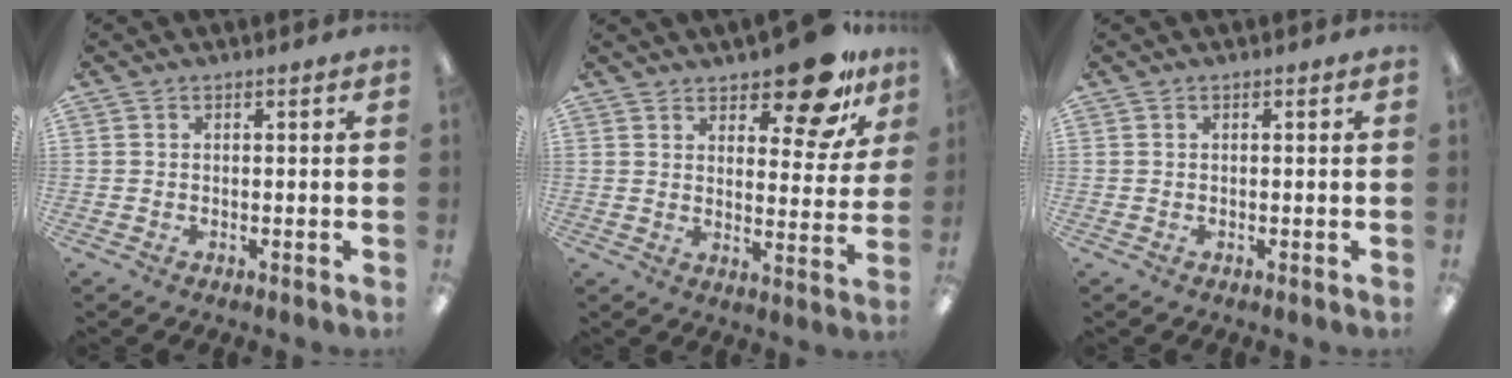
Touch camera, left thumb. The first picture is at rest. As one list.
[{"total": 13.4, "force": [10.1, 4.8, 7.3], "torque": [-0.091, -0.064, 0.173]}, {"total": 0.0}]